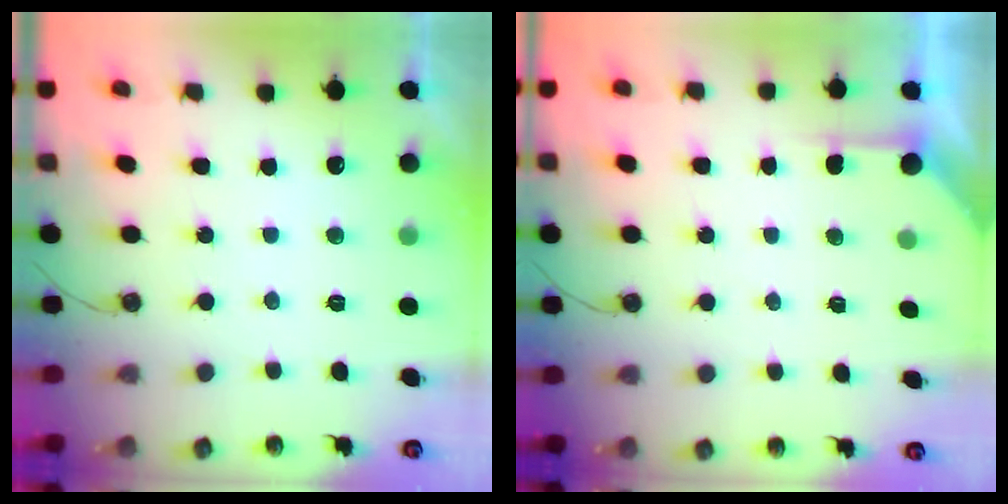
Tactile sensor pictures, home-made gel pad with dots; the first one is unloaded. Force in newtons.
{"total": 2.4, "press": 2.4, "slide": 0.3}